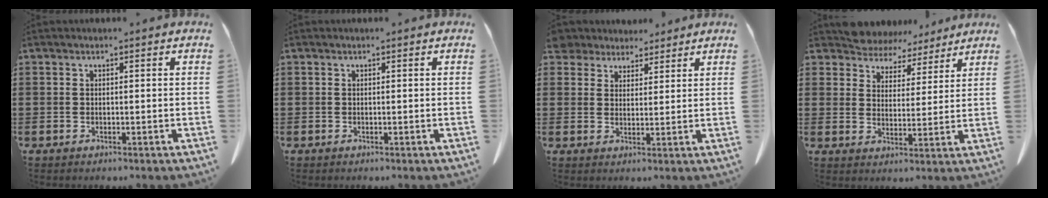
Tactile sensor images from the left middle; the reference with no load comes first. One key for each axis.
{"total": 0.0}
{"total": 4.3, "fx": 4.0, "fy": 1.6, "fz": 0.1, "tx": -0.019, "ty": -0.006, "tz": 0.078}
{"total": 5.2, "fx": 5.0, "fy": 1.5, "fz": -0.4, "tx": -0.023, "ty": -0.029, "tz": 0.092}